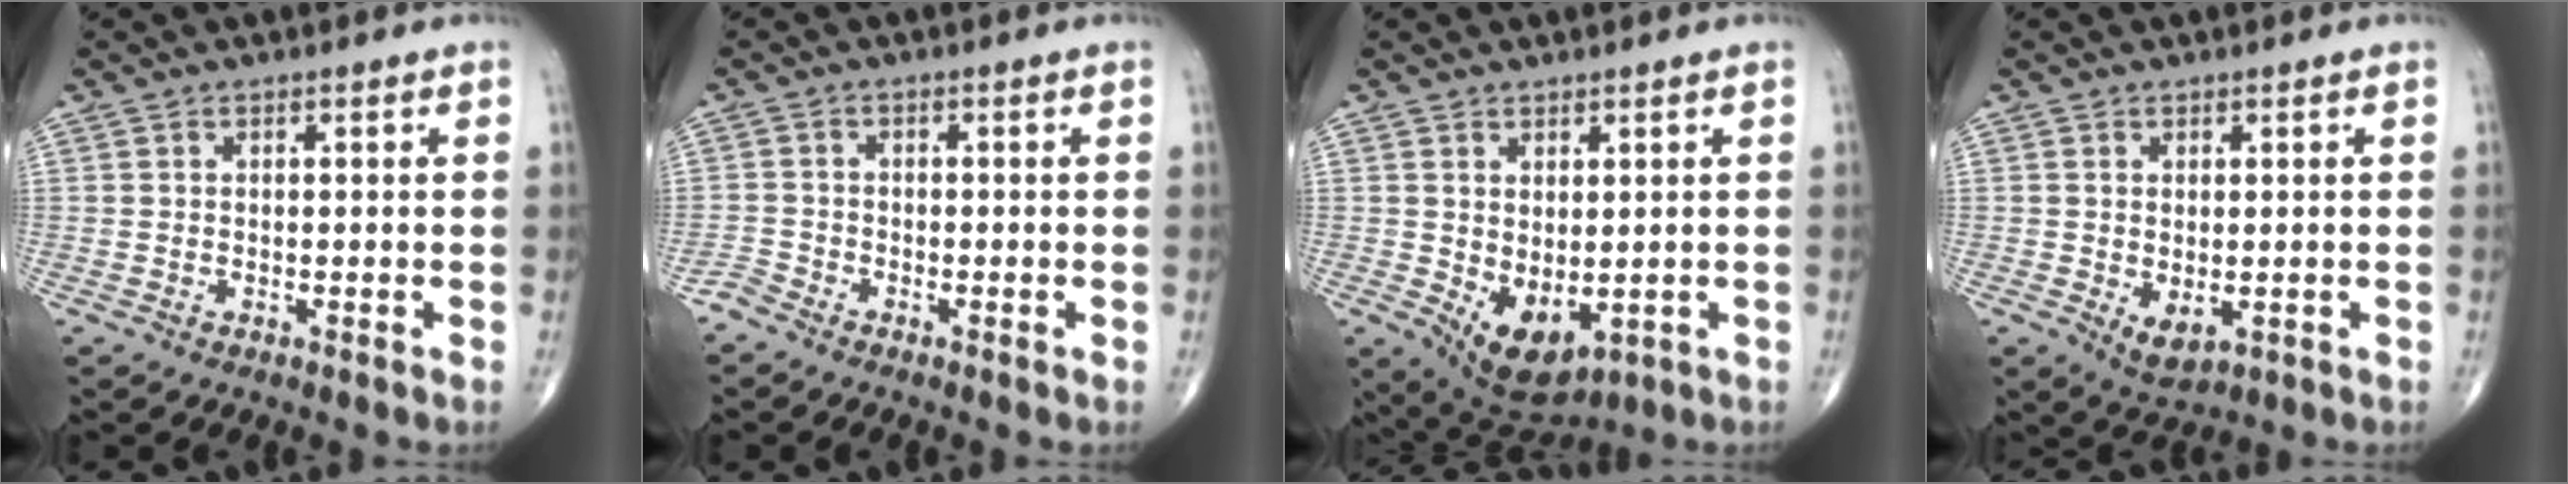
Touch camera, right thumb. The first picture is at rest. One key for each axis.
{"total": 2.1, "fx": -2.1, "fy": 0.5, "fz": 0.2, "tx": -0.005, "ty": -0.008, "tz": -0.050}
{"total": 8.2, "fx": -1.0, "fy": 4.6, "fz": 6.7, "tx": -0.094, "ty": -0.010, "tz": 0.009}
{"total": 3.9, "fx": -0.6, "fy": 2.2, "fz": 3.2, "tx": -0.048, "ty": -0.008, "tz": 0.002}